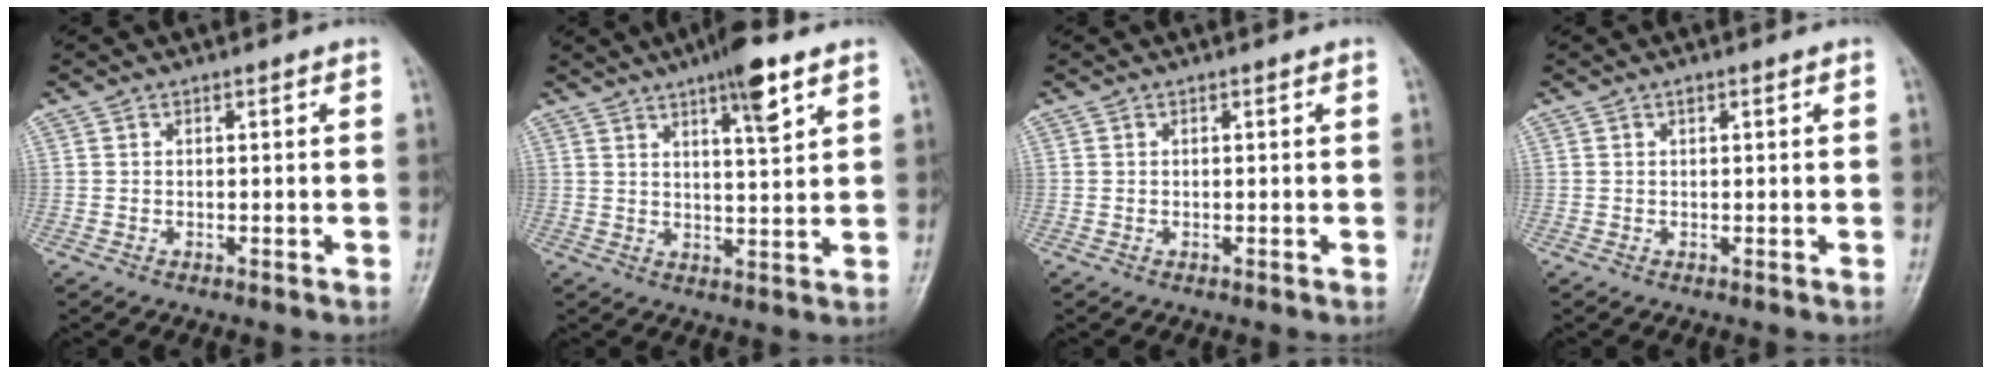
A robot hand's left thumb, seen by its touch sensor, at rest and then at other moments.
{"total": 8.2, "force": [4.8, 1.6, 6.5], "torque": [-0.095, -0.022, 0.075]}
{"total": 0.0}
{"total": 0.9, "force": [0.4, 0.4, 0.7], "torque": [-0.009, 0.001, 0.005]}